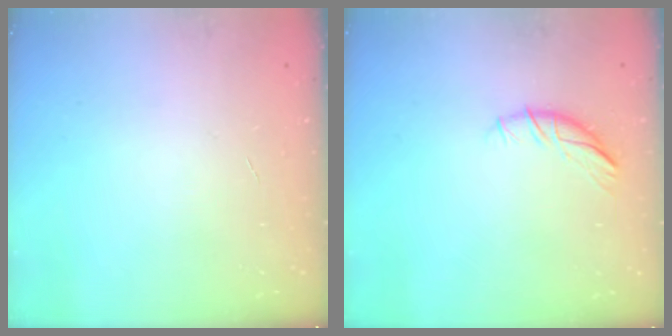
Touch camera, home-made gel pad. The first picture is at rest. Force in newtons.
{"total": 6.7, "press": 6.7, "slide": 0.7}